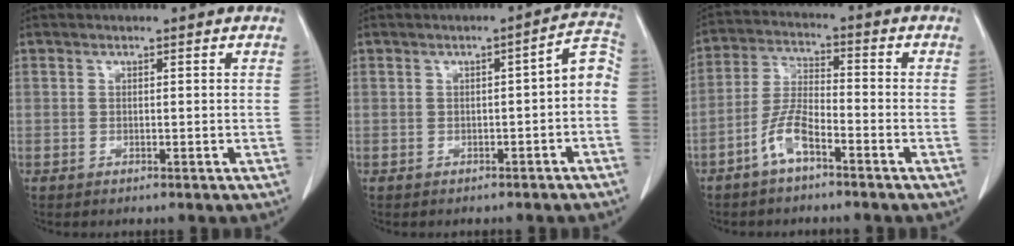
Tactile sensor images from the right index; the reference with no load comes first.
{"total": 5.0, "force": [-1.3, 1.3, 4.7], "torque": [-0.053, 0.026, -0.018]}
{"total": 6.4, "force": [-3.9, 1.5, 4.8], "torque": [-0.107, 0.006, -0.078]}